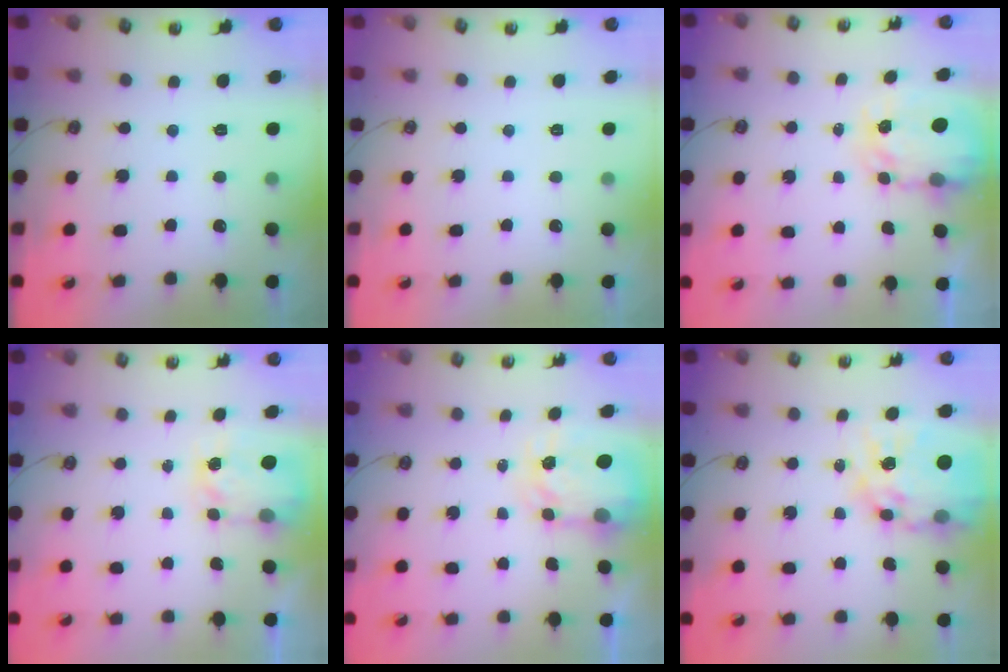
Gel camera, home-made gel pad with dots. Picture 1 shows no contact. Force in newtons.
{"total": 0.0}
{"total": 5.7, "press": 5.7, "slide": 0.5}
{"total": 4.0, "press": 3.9, "slide": 0.6}
{"total": 5.0, "press": 4.9, "slide": 0.6}
{"total": 18.6, "press": 18.6, "slide": 1.8}